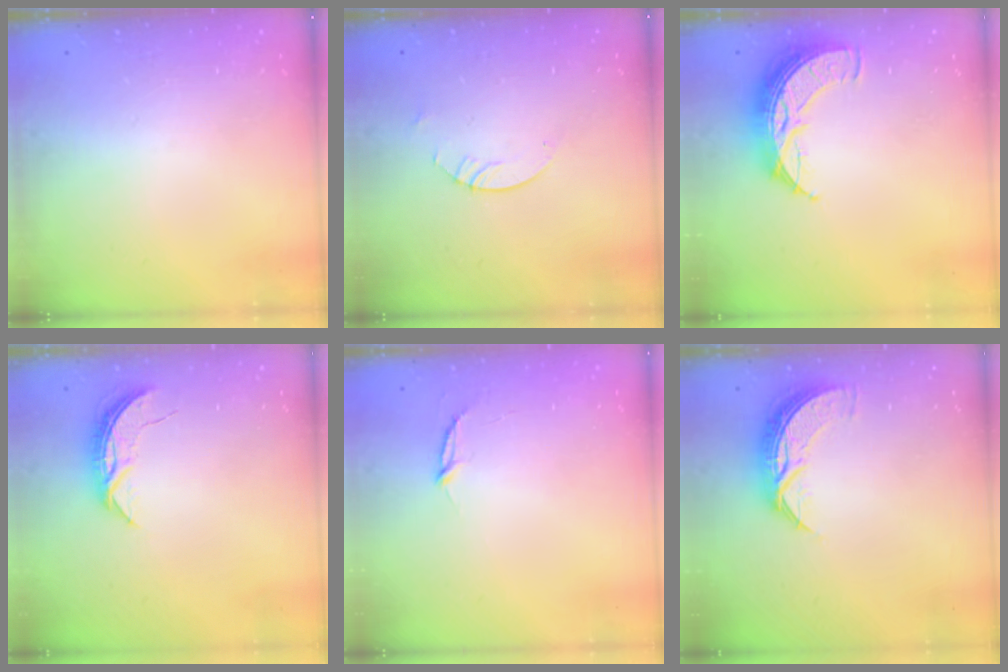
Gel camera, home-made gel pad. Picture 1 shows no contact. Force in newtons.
{"total": 3.0, "press": 2.9, "slide": 0.3}
{"total": 10.9, "press": 10.9, "slide": 0.7}
{"total": 5.9, "press": 5.8, "slide": 0.5}
{"total": 2.8, "press": 2.8, "slide": 0.3}
{"total": 8.3, "press": 8.2, "slide": 0.3}